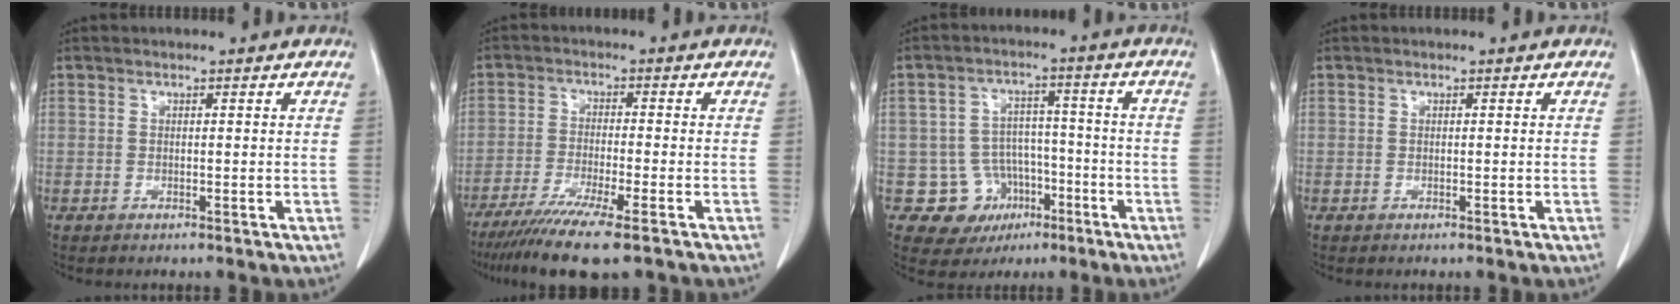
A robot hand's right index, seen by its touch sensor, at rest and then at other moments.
{"total": 10.9, "force": [-8.0, 0.2, 7.4], "torque": [-0.121, -0.029, -0.128]}
{"total": 8.6, "force": [-3.2, 7.9, 1.4], "torque": [-0.015, 0.023, -0.037]}
{"total": 0.0}